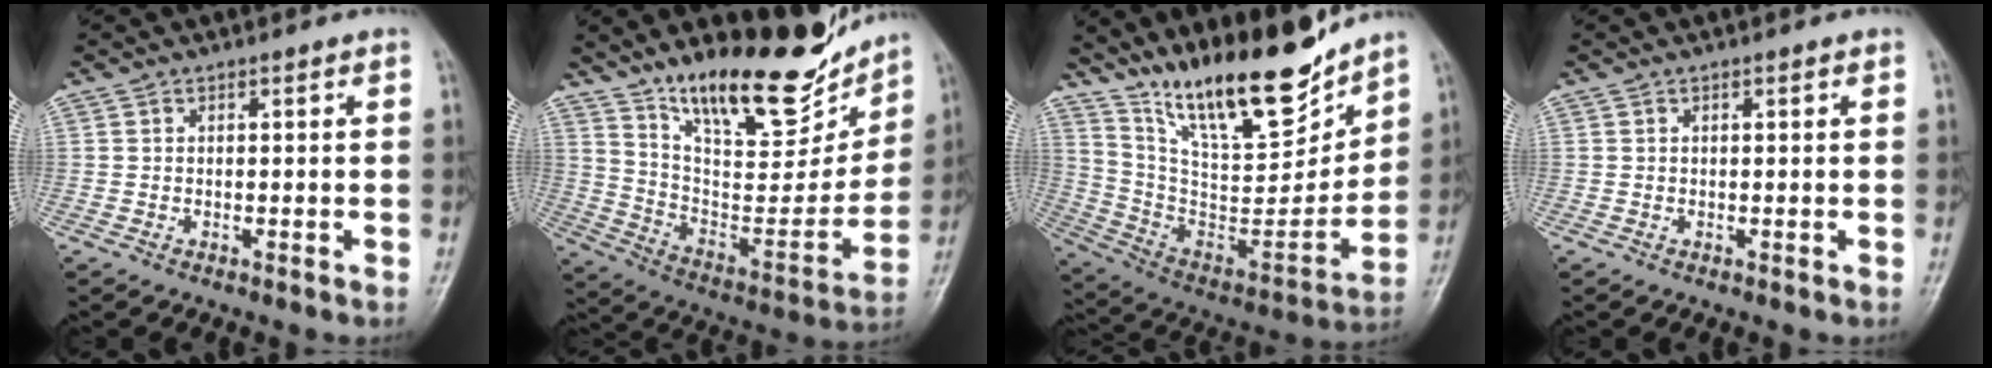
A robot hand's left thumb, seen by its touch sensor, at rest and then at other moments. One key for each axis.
{"total": 23.3, "fx": 17.2, "fy": 7.6, "fz": 13.7, "tx": -0.166, "ty": -0.097, "tz": 0.288}
{"total": 22.7, "fx": 17.7, "fy": 6.1, "fz": 12.8, "tx": -0.169, "ty": -0.107, "tz": 0.313}
{"total": 0.6, "fx": 0.3, "fy": 0.2, "fz": 0.5, "tx": -0.009, "ty": 0.001, "tz": 0.003}